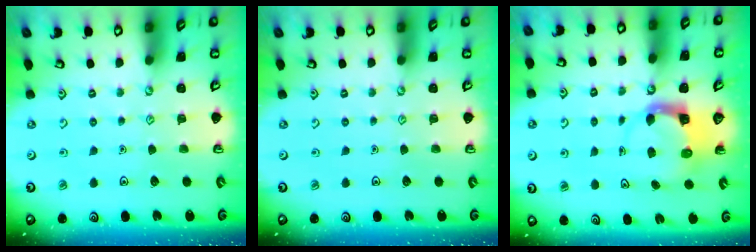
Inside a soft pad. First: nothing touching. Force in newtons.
{"total": 0.0}
{"total": 3.6, "press": 3.6, "slide": 0.6}